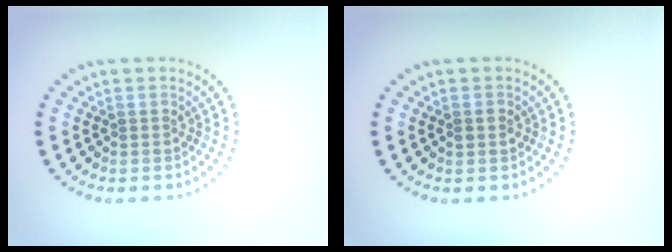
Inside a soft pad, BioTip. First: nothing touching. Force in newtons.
{"total": 1.1, "press": 1.1, "slide": 0.2}